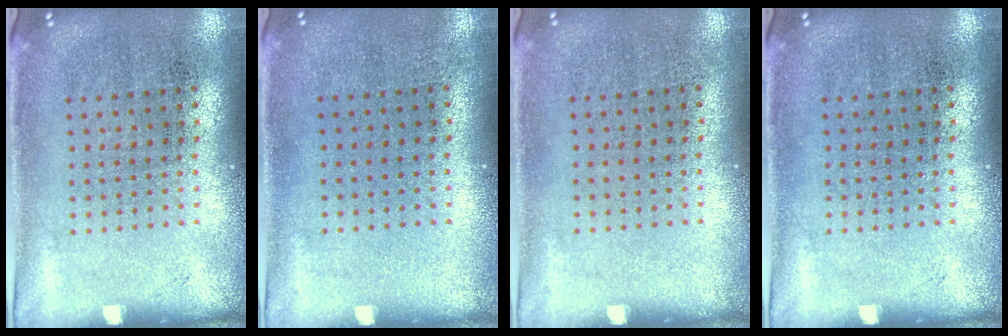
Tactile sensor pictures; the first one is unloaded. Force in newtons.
{"total": 0.0}
{"total": 0.0}
{"total": 0.0}